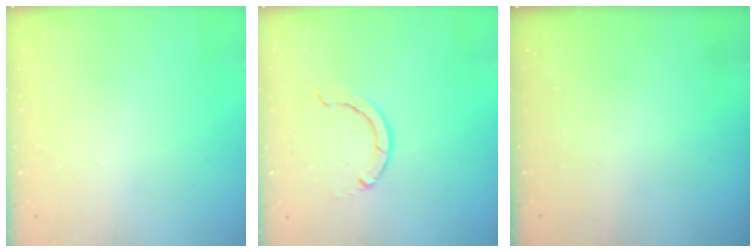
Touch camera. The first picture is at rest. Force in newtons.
{"total": 2.9, "press": 2.9, "slide": 0.1}
{"total": 0.0}